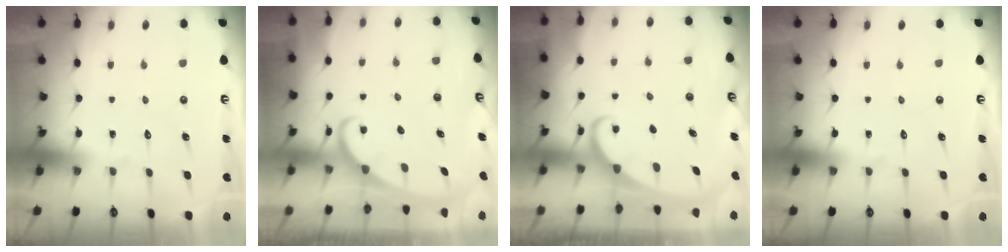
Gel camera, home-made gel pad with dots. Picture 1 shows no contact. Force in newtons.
{"total": 2.4, "press": 2.4, "slide": 0.3}
{"total": 2.0, "press": 2.0, "slide": 0.3}
{"total": 0.0}